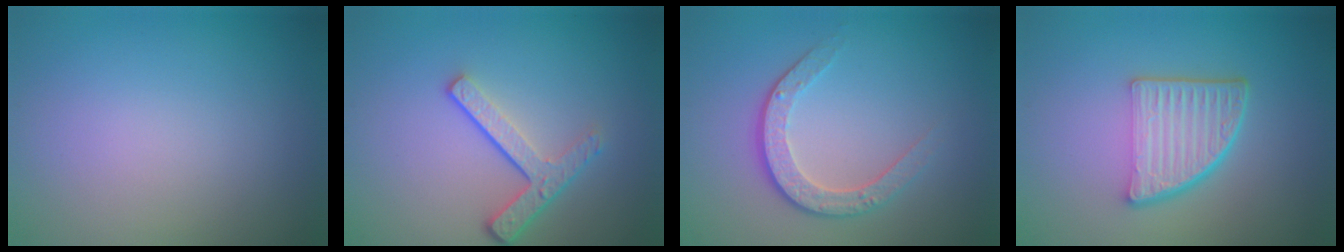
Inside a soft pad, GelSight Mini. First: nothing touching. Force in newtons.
{"total": 3.6, "press": 2.6, "slide": 2.5}
{"total": 3.5, "press": 2.6, "slide": 2.3}
{"total": 5.2, "press": 3.7, "slide": 3.7}